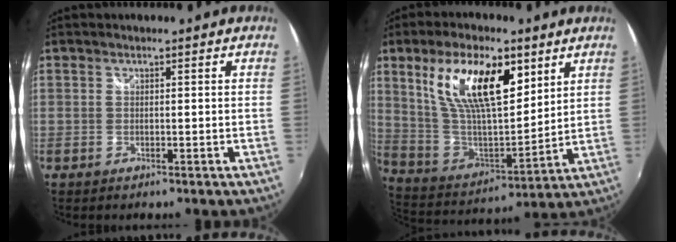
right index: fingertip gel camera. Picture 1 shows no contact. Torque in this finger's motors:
{"motor_torque": [1.20, 0.94, 0.87, 0.21]}